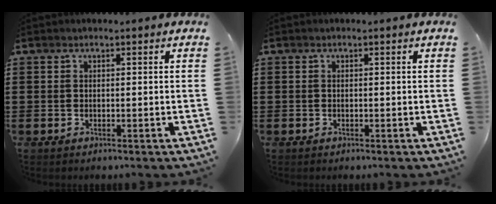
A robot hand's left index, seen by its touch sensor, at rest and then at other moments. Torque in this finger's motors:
{"motor_torque": [0.00, 0.00, 0.00, -0.01]}